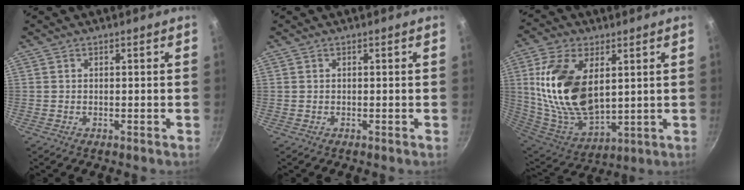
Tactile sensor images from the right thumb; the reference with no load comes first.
{"total": 0.0}
{"total": 20.2, "force": [4.5, 11.5, 16.0], "torque": [-0.296, -0.029, 0.100]}